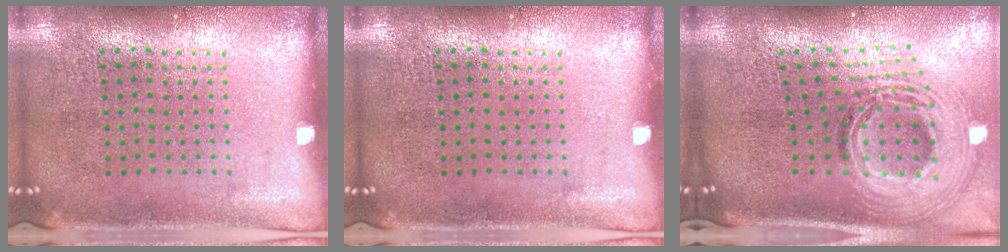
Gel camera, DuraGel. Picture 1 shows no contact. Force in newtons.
{"total": 0.0}
{"total": 2.9, "press": 2.0, "slide": 2.0}